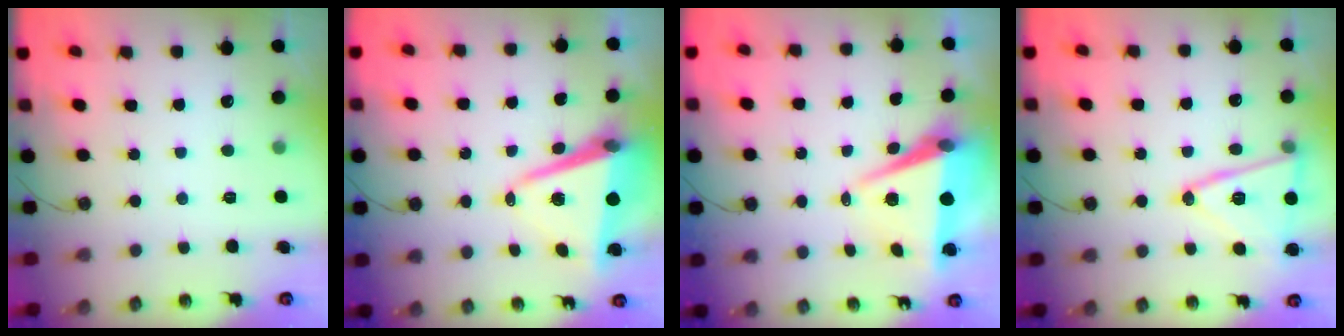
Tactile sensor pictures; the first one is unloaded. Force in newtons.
{"total": 11.8, "press": 11.3, "slide": 3.2}
{"total": 7.5, "press": 6.1, "slide": 4.3}
{"total": 14.9, "press": 14.6, "slide": 3.1}